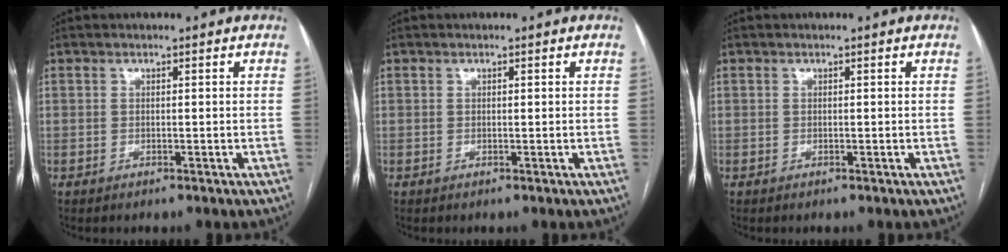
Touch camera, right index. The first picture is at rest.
{"total": 0.0}
{"total": 0.0}